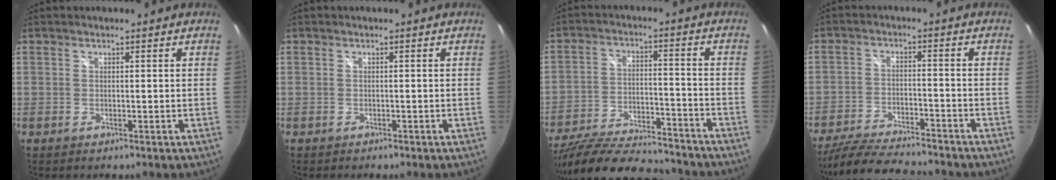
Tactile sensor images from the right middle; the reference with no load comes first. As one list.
[{"total": 0.6, "force": [-0.5, 0.3, 0.0], "torque": [-0.003, -0.002, -0.008]}, {"total": 23.0, "force": [-19.8, 5.8, 10.2], "torque": [-0.197, -0.035, -0.297]}, {"total": 15.4, "force": [-13.5, 3.1, 6.7], "torque": [-0.147, -0.019, -0.218]}]